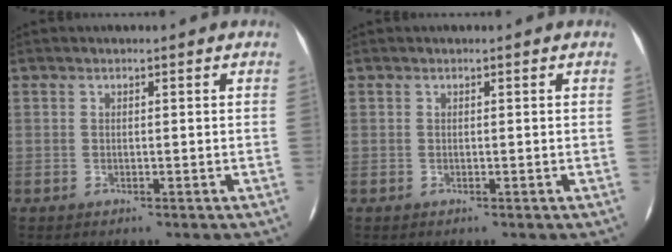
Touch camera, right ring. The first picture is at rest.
{"total": 0.0}